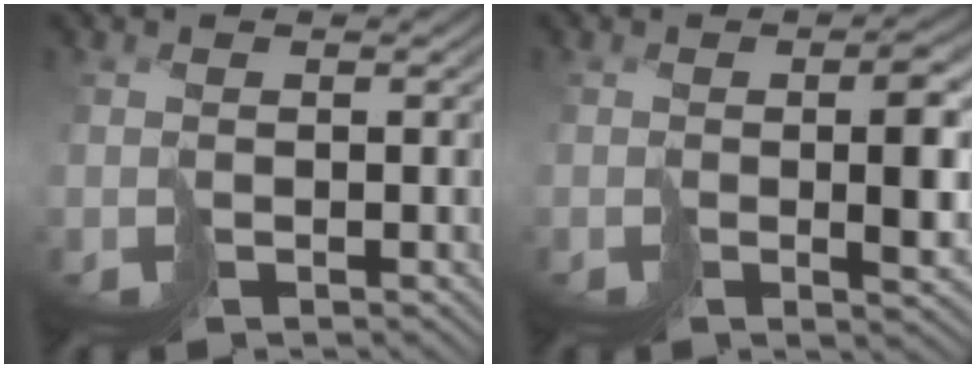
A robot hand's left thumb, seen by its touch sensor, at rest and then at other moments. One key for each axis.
{"total": 4.8, "fx": -0.2, "fy": 1.1, "fz": 4.7, "tx": -0.071, "ty": -0.005, "tz": -0.001}